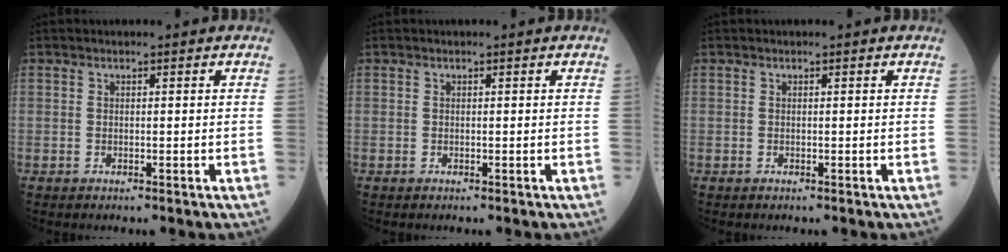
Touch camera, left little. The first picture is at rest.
{"total": 0.0}
{"total": 0.0}